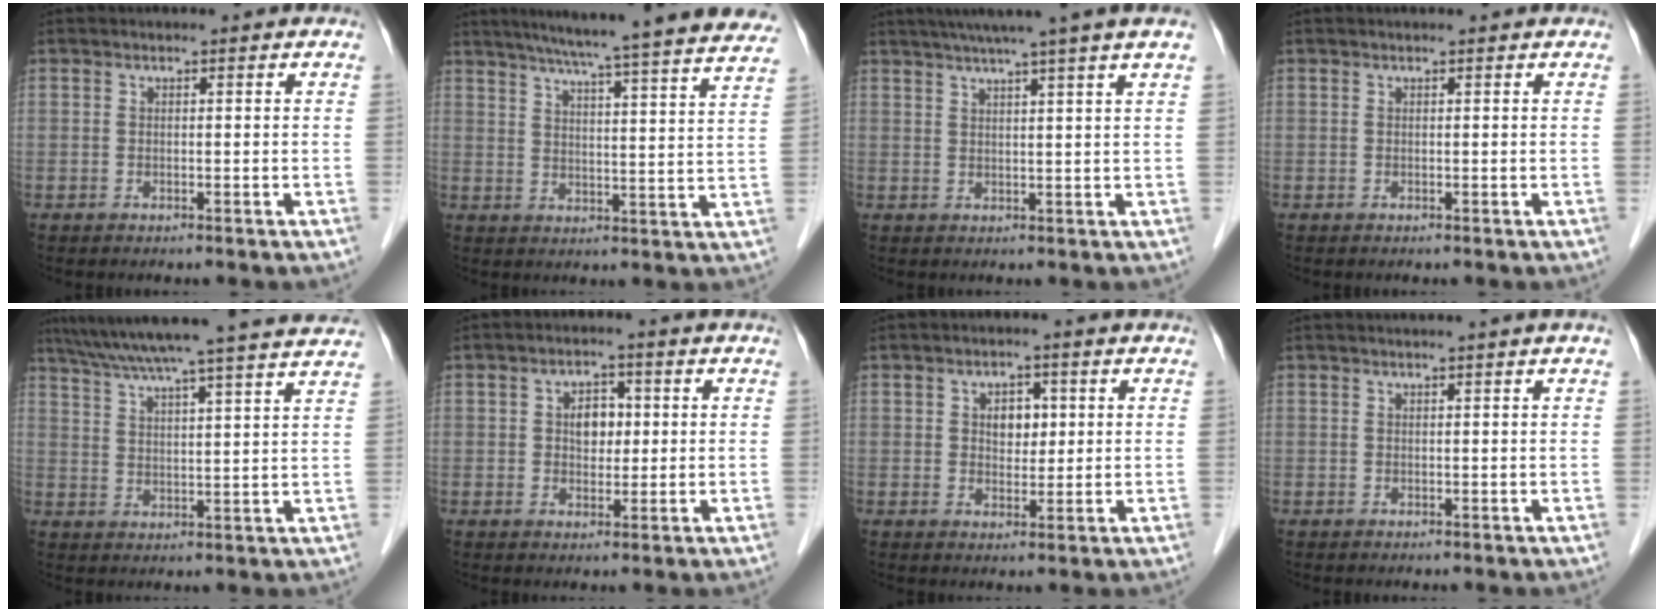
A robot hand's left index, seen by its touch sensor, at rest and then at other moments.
{"total": 26.1, "force": [23.4, -0.4, 11.7], "torque": [-0.180, -0.031, 0.288]}
{"total": 9.5, "force": [7.3, -1.8, 5.7], "torque": [-0.082, 0.020, 0.090]}
{"total": 0.0}
{"total": 22.4, "force": [20.1, -0.7, 9.9], "torque": [-0.167, -0.002, 0.269]}
{"total": 3.8, "force": [0.5, 2.7, 2.7], "torque": [-0.044, 0.011, 0.010]}
{"total": 3.5, "force": [0.9, 2.5, 2.3], "torque": [-0.034, 0.007, 0.017]}
{"total": 1.0, "force": [0.8, -0.3, 0.5], "torque": [-0.012, 0.003, 0.021]}